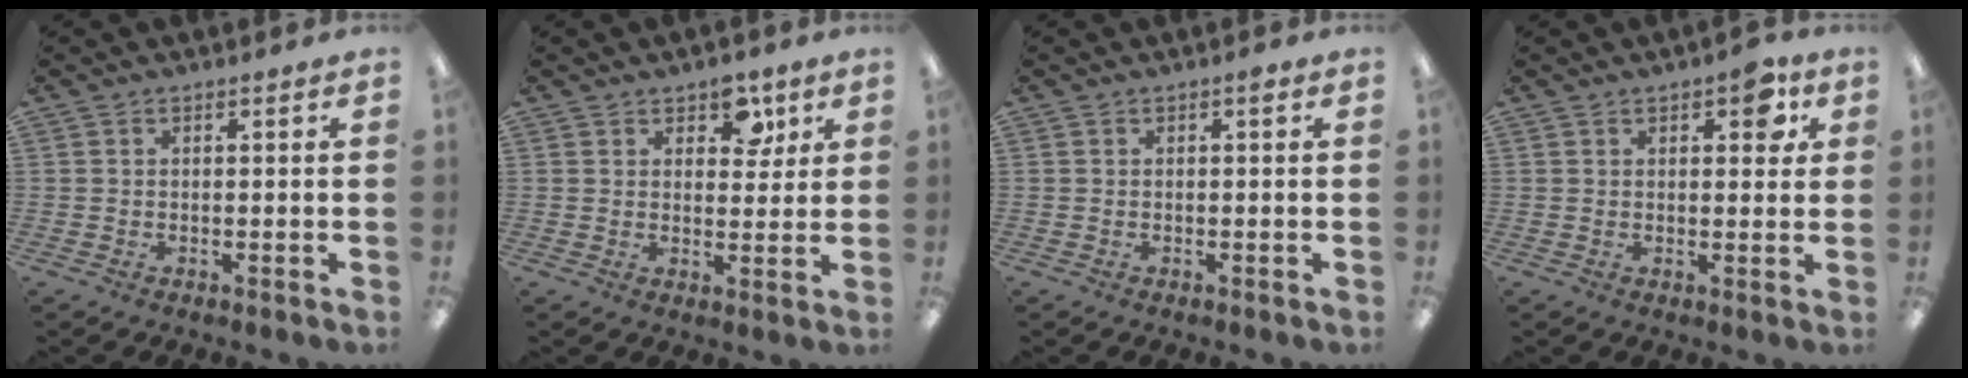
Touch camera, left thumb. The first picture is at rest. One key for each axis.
{"total": 6.4, "fx": 3.8, "fy": 4.0, "fz": 3.2, "tx": -0.027, "ty": -0.009, "tz": 0.061}
{"total": 0.8, "fx": 0.3, "fy": 0.1, "fz": 0.7, "tx": -0.015, "ty": 0.002, "tz": 0.004}
{"total": 5.9, "fx": 2.8, "fy": 2.7, "fz": 4.4, "tx": -0.050, "ty": -0.005, "tz": 0.040}